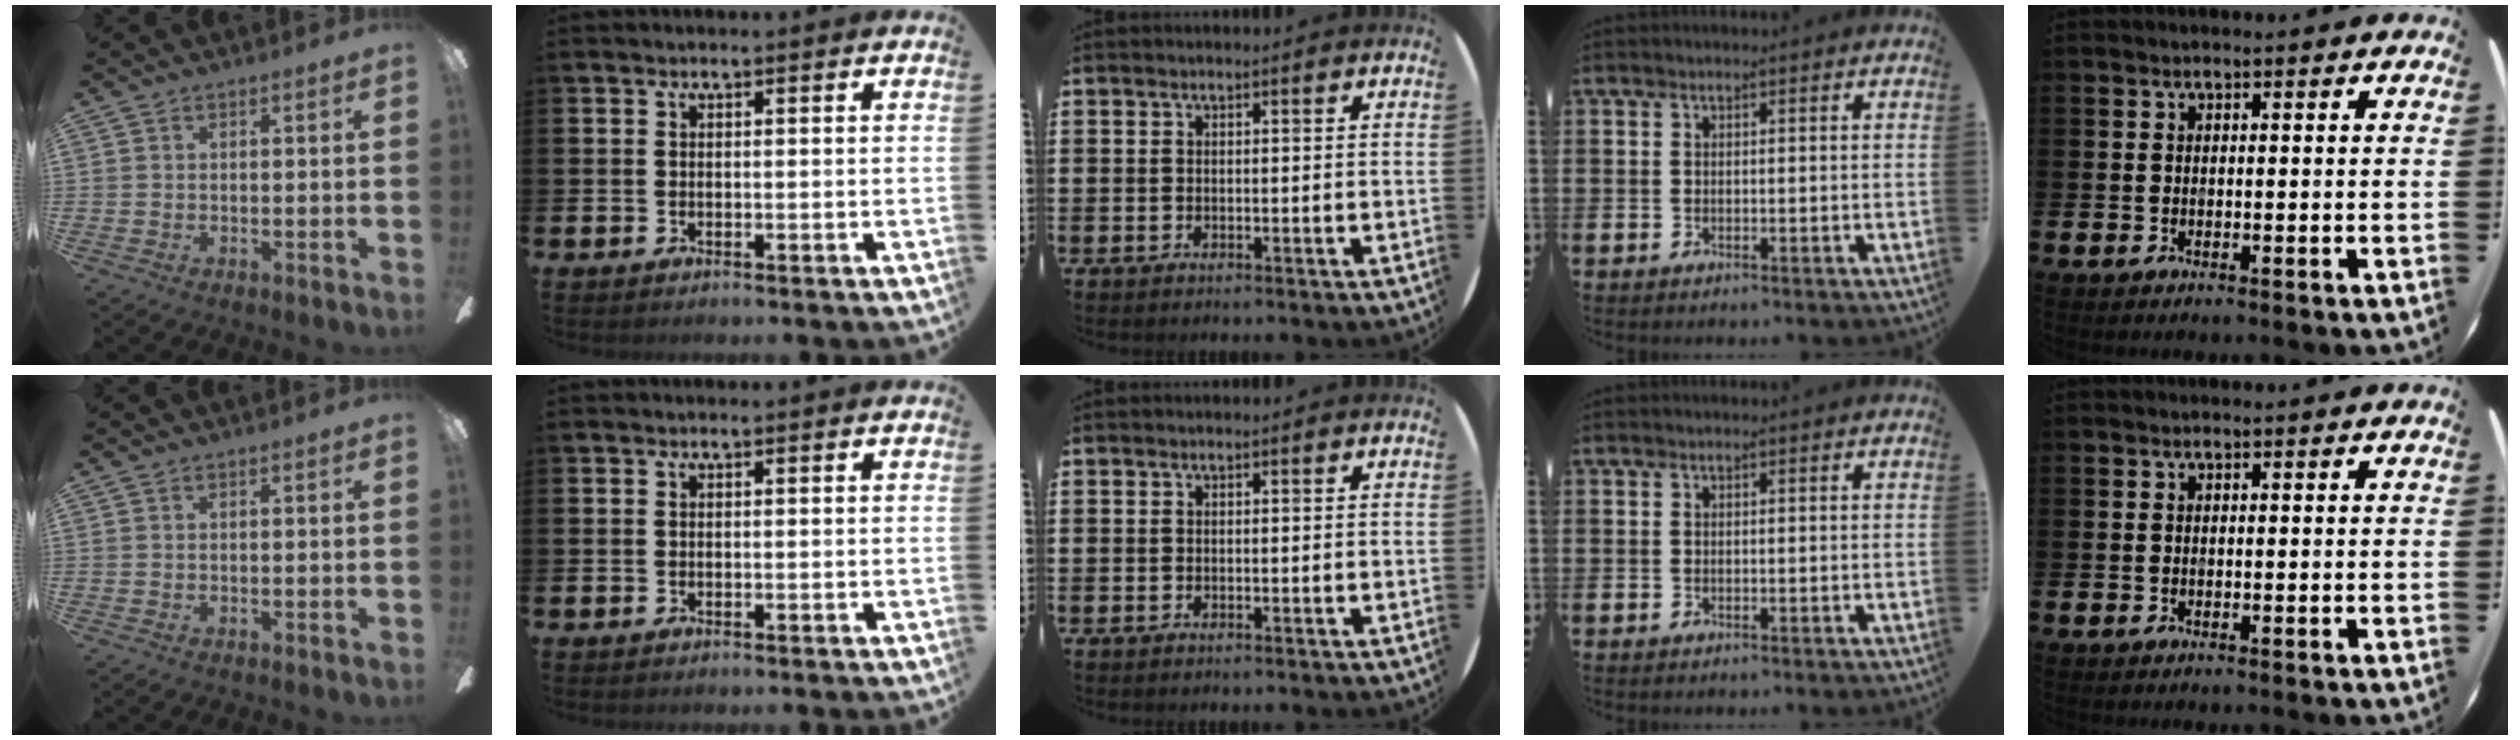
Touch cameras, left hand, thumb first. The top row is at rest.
{}